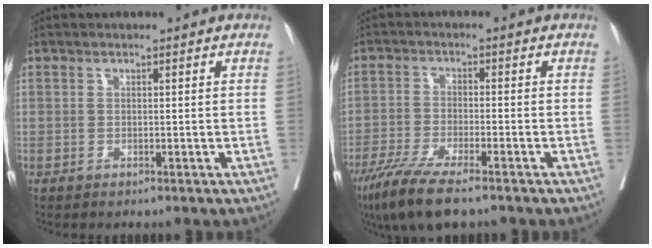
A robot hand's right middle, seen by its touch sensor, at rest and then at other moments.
{"total": 9.0, "force": [-6.5, 1.0, 6.1], "torque": [-0.112, -0.024, -0.112]}